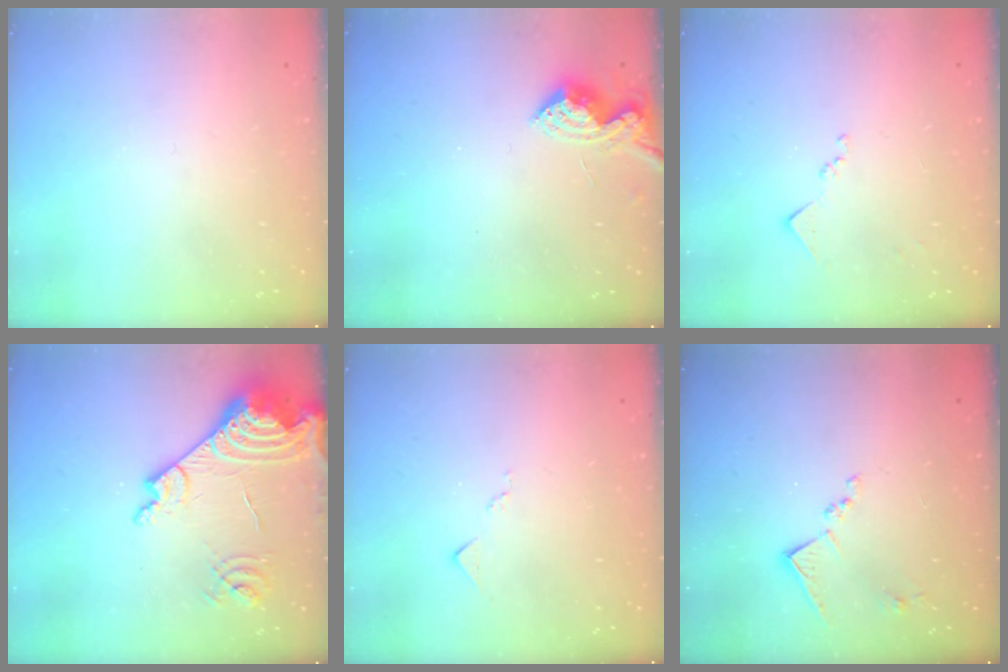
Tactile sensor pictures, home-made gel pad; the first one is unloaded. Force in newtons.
{"total": 8.6, "press": 8.5, "slide": 0.2}
{"total": 6.8, "press": 6.8, "slide": 0.5}
{"total": 19.4, "press": 19.2, "slide": 2.3}
{"total": 6.3, "press": 6.3, "slide": 0.6}
{"total": 10.2, "press": 10.1, "slide": 0.6}